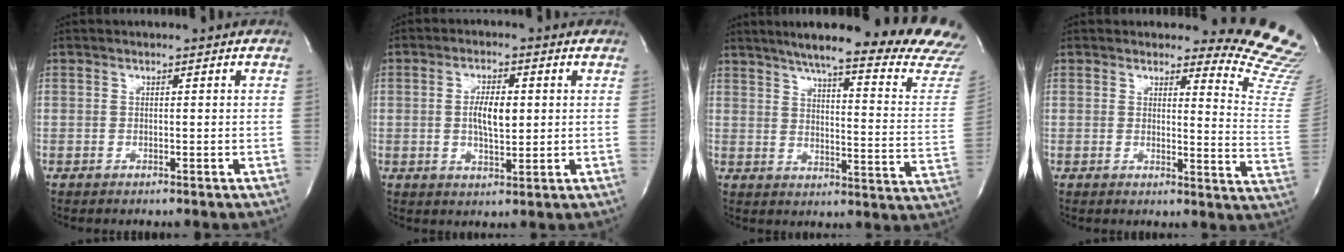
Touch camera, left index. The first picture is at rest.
{"total": 5.4, "force": [0.5, 2.0, 5.0], "torque": [-0.094, 0.002, 0.009]}
{"total": 27.3, "force": [24.0, 0.9, 13.0], "torque": [-0.177, -0.097, 0.288]}
{"total": 11.9, "force": [11.9, 0.0, 0.6], "torque": [0.018, -0.155, 0.097]}